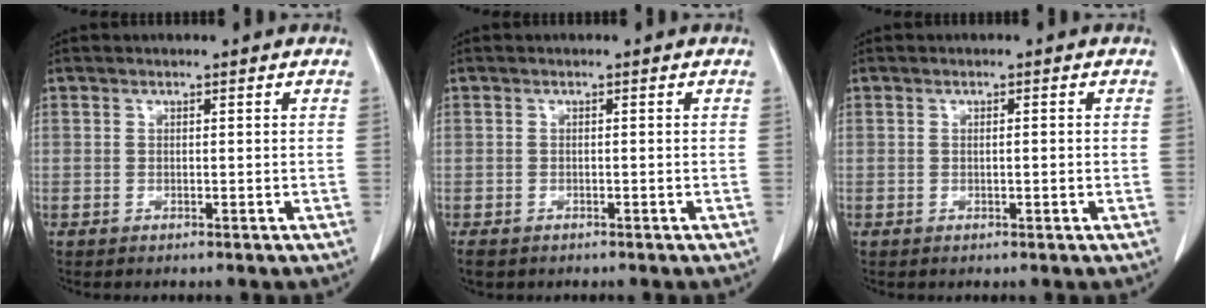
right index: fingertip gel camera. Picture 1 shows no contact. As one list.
[{"total": 2.5, "force": [-1.9, 1.5, 0.8], "torque": [-0.016, -0.003, -0.027]}, {"total": 1.0, "force": [-0.1, 0.1, 1.0], "torque": [-0.019, 0.003, 0.001]}]